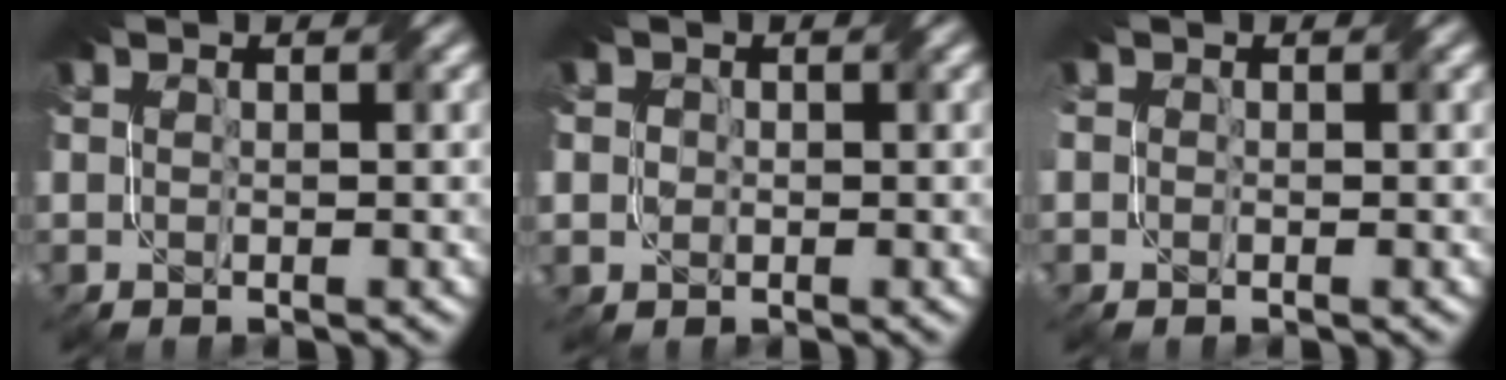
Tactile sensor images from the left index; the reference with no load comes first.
{"total": 2.6, "force": [0.8, 2.4, 0.8], "torque": [-0.021, 0.012, 0.005]}
{"total": 1.1, "force": [0.3, 1.0, 0.3], "torque": [-0.004, 0.010, -0.002]}